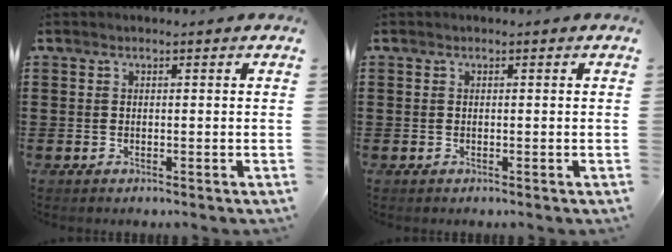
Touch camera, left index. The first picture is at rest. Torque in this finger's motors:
{"motor_torque": [0.00, 0.00, 0.00, 0.00]}